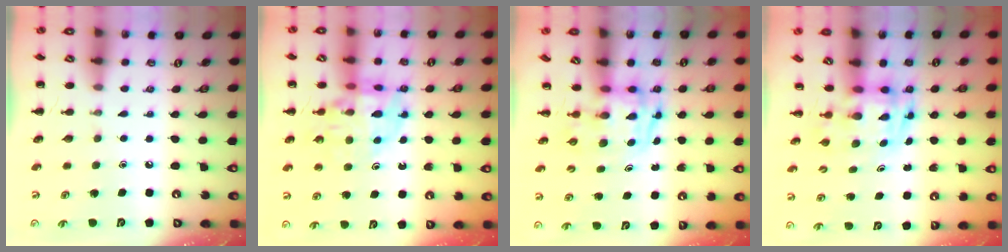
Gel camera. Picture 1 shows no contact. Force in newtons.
{"total": 13.6, "press": 13.2, "slide": 3.1}
{"total": 3.3, "press": 3.3, "slide": 0.6}
{"total": 3.4, "press": 3.3, "slide": 0.6}